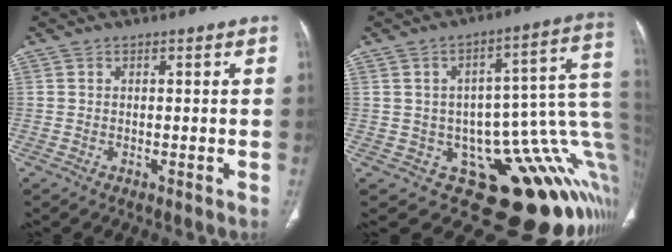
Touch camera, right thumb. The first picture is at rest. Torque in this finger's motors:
{"motor_torque": [0.14, 0.28, -0.03, -0.24, 0.11]}